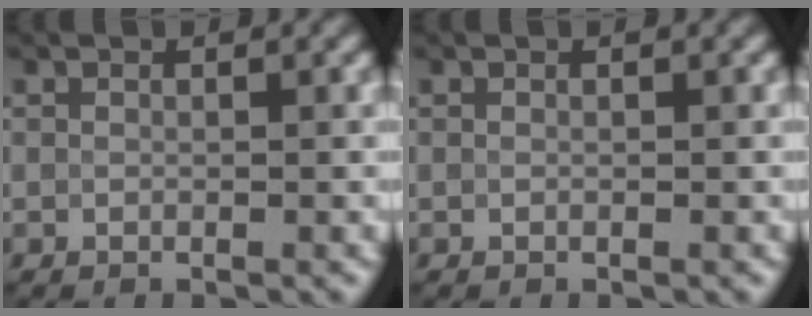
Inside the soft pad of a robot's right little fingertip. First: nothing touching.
{"total": 0.0}